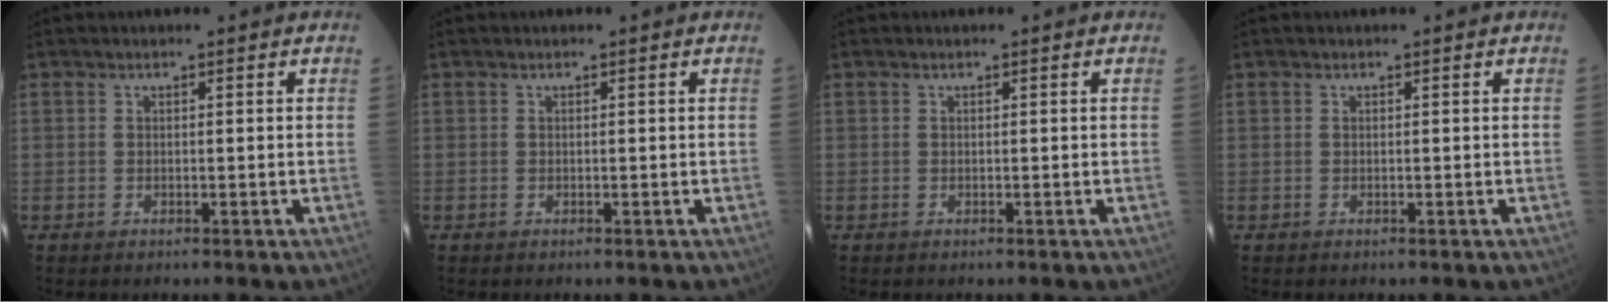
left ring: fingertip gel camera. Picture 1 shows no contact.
{"total": 0.0}
{"total": 0.0}
{"total": 0.0}